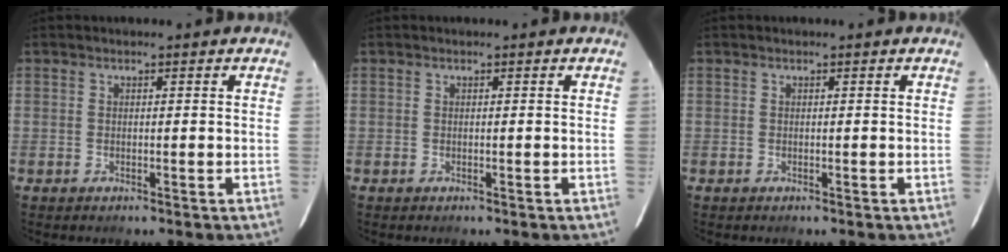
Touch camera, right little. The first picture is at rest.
{"total": 0.0}
{"total": 0.0}